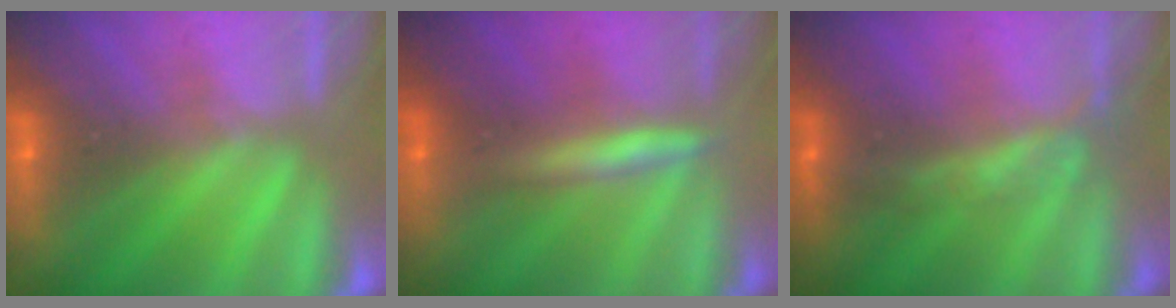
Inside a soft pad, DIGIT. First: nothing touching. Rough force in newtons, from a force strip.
{"total": 2.6}
{"total": 2.0}